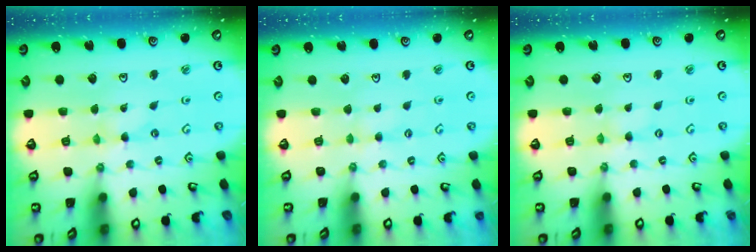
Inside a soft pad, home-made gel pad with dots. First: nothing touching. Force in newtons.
{"total": 1.8, "press": 1.8, "slide": 0.3}
{"total": 0.0}